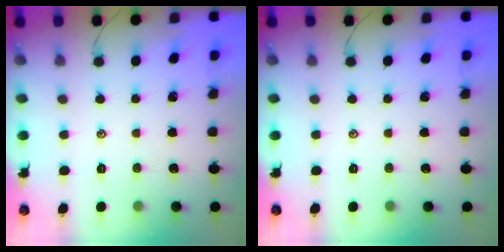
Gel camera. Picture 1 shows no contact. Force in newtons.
{"total": 0.0}